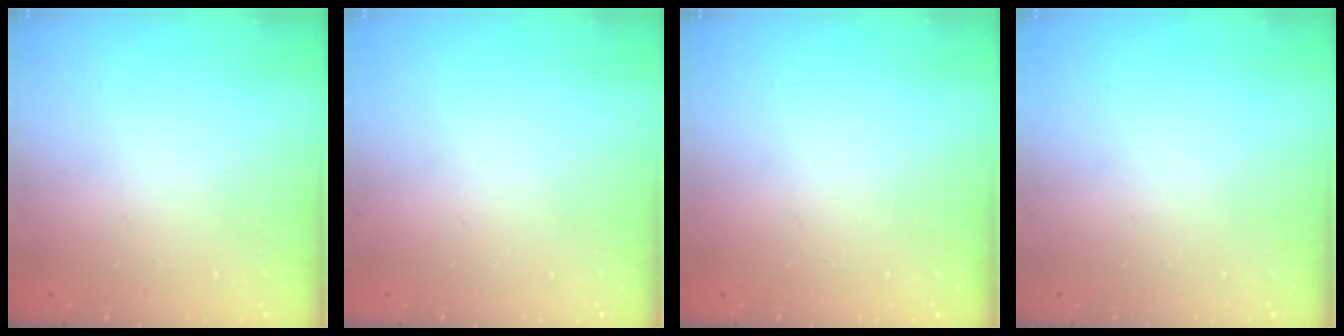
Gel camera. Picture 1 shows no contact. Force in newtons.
{"total": 13.0, "press": 3.6, "slide": 12.5}
{"total": 0.0}
{"total": 0.0}